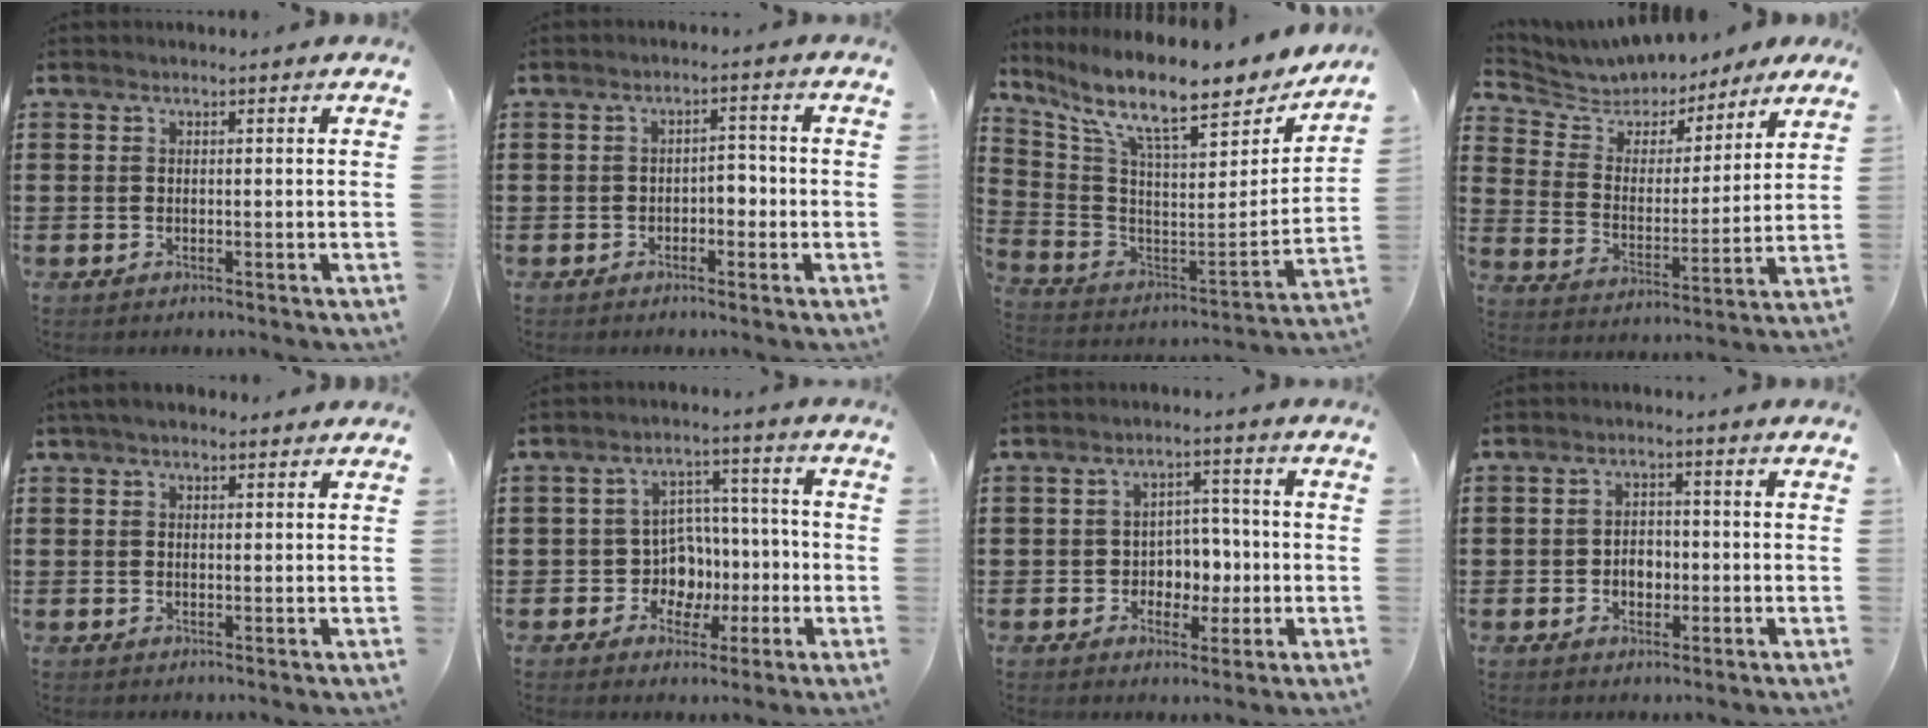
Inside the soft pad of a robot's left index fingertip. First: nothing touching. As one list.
[{"total": 2.5, "force": [-1.3, 1.4, 1.6], "torque": [-0.033, 0.004, -0.030]}, {"total": 12.6, "force": [10.0, 1.7, 7.5], "torque": [-0.167, -0.077, 0.165]}, {"total": 5.9, "force": [5.7, 1.6, 0.1], "torque": [-0.040, -0.041, 0.097]}, {"total": 2.4, "force": [1.7, 1.0, 1.3], "torque": [-0.031, 0.008, 0.031]}, {"total": 7.3, "force": [-1.0, 6.7, 2.7], "torque": [-0.063, 0.004, -0.011]}, {"total": 4.8, "force": [-0.8, 4.2, 2.1], "torque": [-0.039, 0.003, -0.023]}, {"total": 3.1, "force": [-0.9, 2.2, 2.0], "torque": [-0.034, 0.000, -0.022]}]